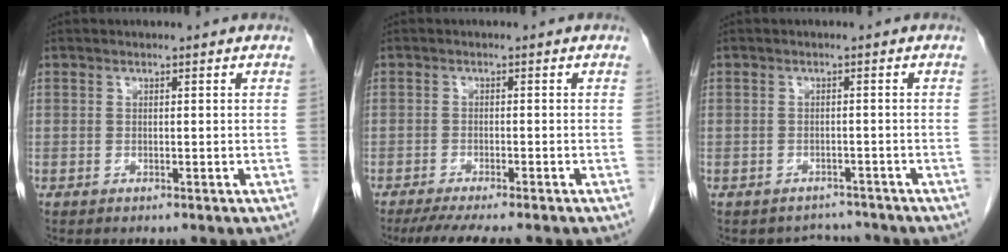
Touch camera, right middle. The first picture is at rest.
{"total": 8.0, "force": [-6.7, 0.7, 4.3], "torque": [-0.055, -0.012, -0.102]}
{"total": 3.2, "force": [-2.9, 1.3, -0.6], "torque": [0.007, 0.014, -0.039]}